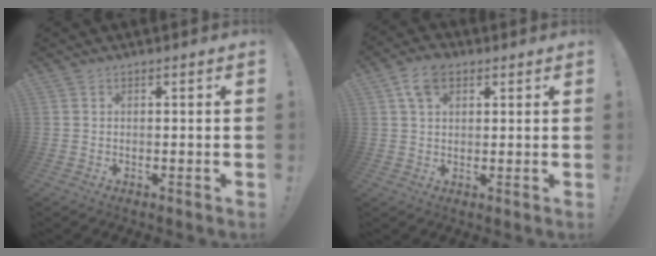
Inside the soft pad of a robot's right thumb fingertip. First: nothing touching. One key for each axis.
{"total": 7.3, "fx": 3.4, "fy": 4.6, "fz": 4.6, "tx": -0.071, "ty": 0.000, "tz": 0.063}